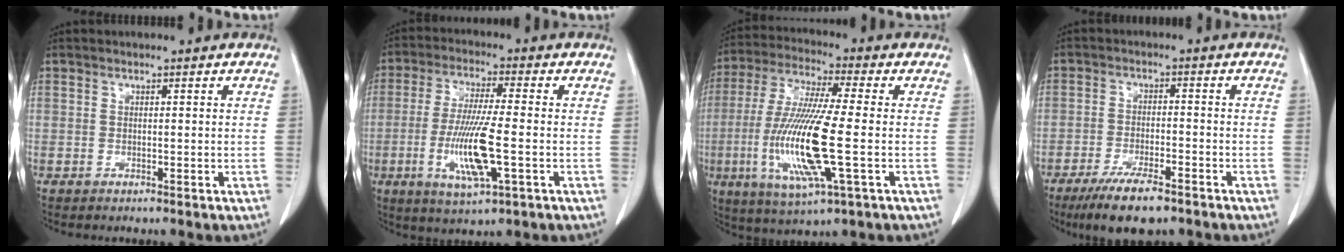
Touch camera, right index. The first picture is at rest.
{"total": 11.0, "force": [-2.7, 1.0, 10.6], "torque": [-0.213, -0.016, -0.048]}
{"total": 15.8, "force": [-2.9, 1.4, 15.4], "torque": [-0.325, -0.017, -0.054]}
{"total": 8.6, "force": [-6.2, 2.0, 5.6], "torque": [-0.097, -0.015, -0.103]}